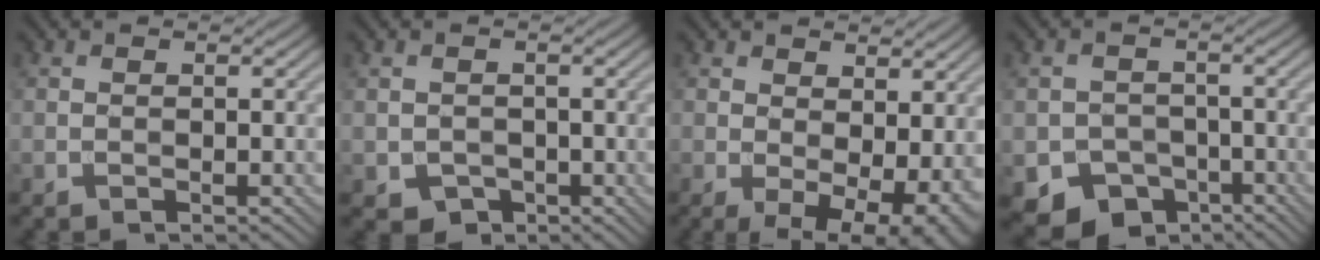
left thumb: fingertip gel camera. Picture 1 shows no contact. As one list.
[{"total": 2.5, "force": [-0.8, 2.2, 0.8], "torque": [-0.024, -0.011, -0.015]}, {"total": 8.5, "force": [-0.2, 4.7, 7.1], "torque": [-0.109, -0.019, 0.012]}, {"total": 7.1, "force": [-4.2, 5.3, 2.3], "torque": [-0.039, -0.017, -0.073]}]